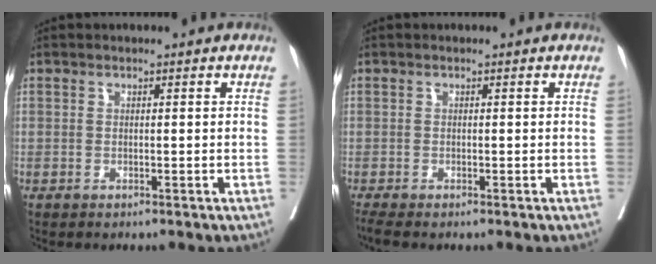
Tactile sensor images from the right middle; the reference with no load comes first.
{"total": 1.8, "force": [-1.6, -0.1, 0.8], "torque": [-0.019, -0.008, -0.030]}